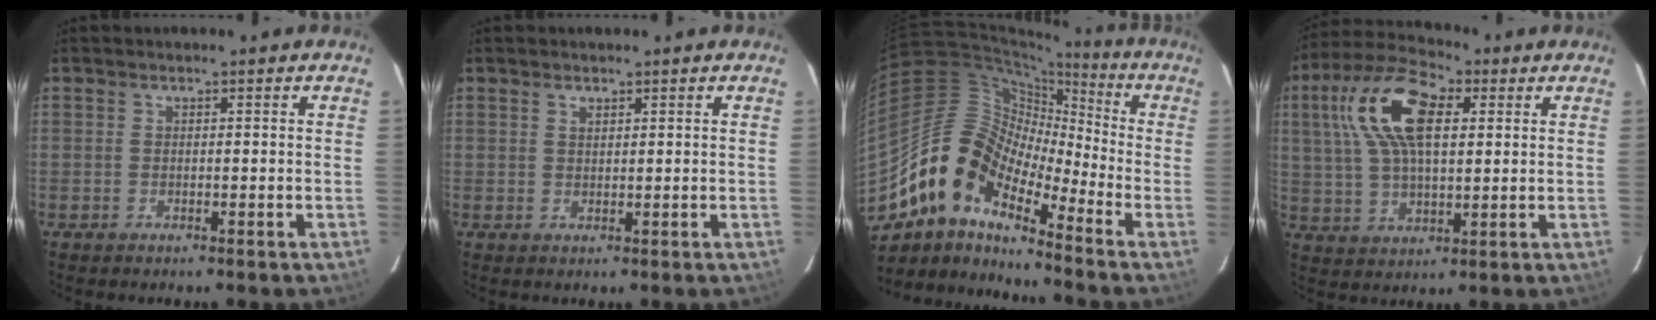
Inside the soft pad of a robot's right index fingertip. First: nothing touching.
{"total": 0.8, "force": [0.6, 0.4, 0.4], "torque": [-0.005, 0.001, 0.011]}
{"total": 14.4, "force": [-10.4, 5.8, 8.2], "torque": [-0.134, 0.007, -0.213]}
{"total": 15.7, "force": [4.9, 7.4, 12.9], "torque": [-0.255, 0.029, 0.085]}